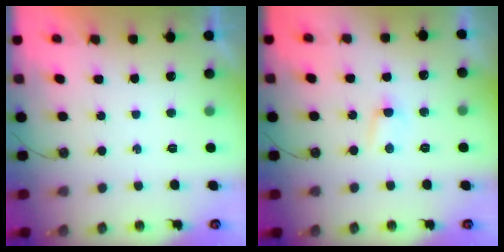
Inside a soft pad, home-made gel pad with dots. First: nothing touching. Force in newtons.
{"total": 2.8, "press": 2.8, "slide": 0.4}